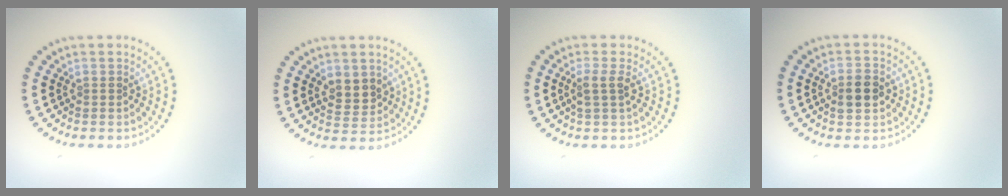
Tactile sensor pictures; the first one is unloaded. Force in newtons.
{"total": 2.4, "press": 2.3, "slide": 0.8}
{"total": 1.7, "press": 1.4, "slide": 1.0}
{"total": 2.7, "press": 2.7, "slide": 0.2}